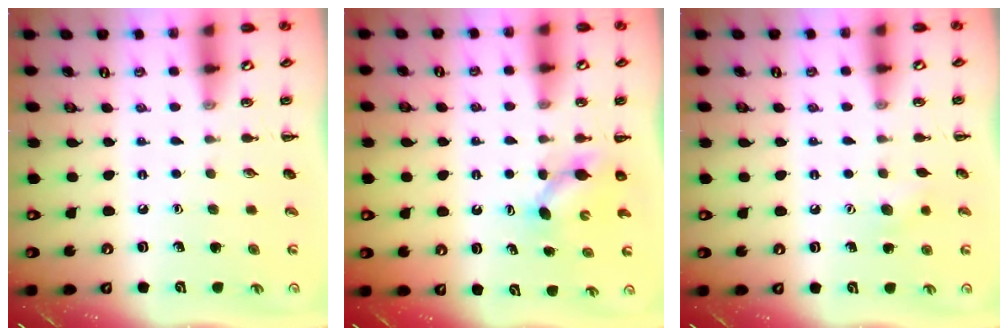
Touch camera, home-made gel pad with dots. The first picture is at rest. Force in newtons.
{"total": 4.3, "press": 4.2, "slide": 0.9}
{"total": 5.1, "press": 5.0, "slide": 1.2}